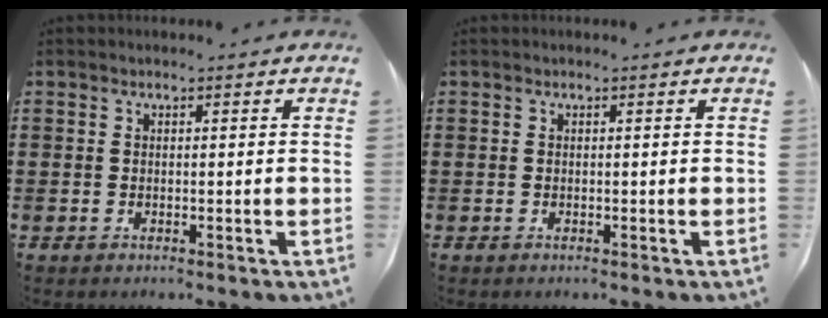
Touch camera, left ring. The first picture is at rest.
{"total": 0.0}